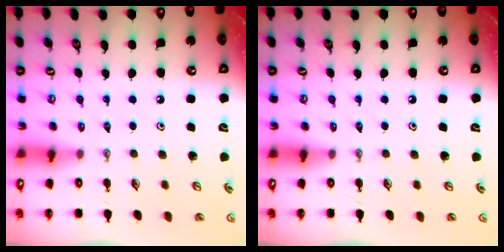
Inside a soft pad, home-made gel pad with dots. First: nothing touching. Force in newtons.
{"total": 0.0}